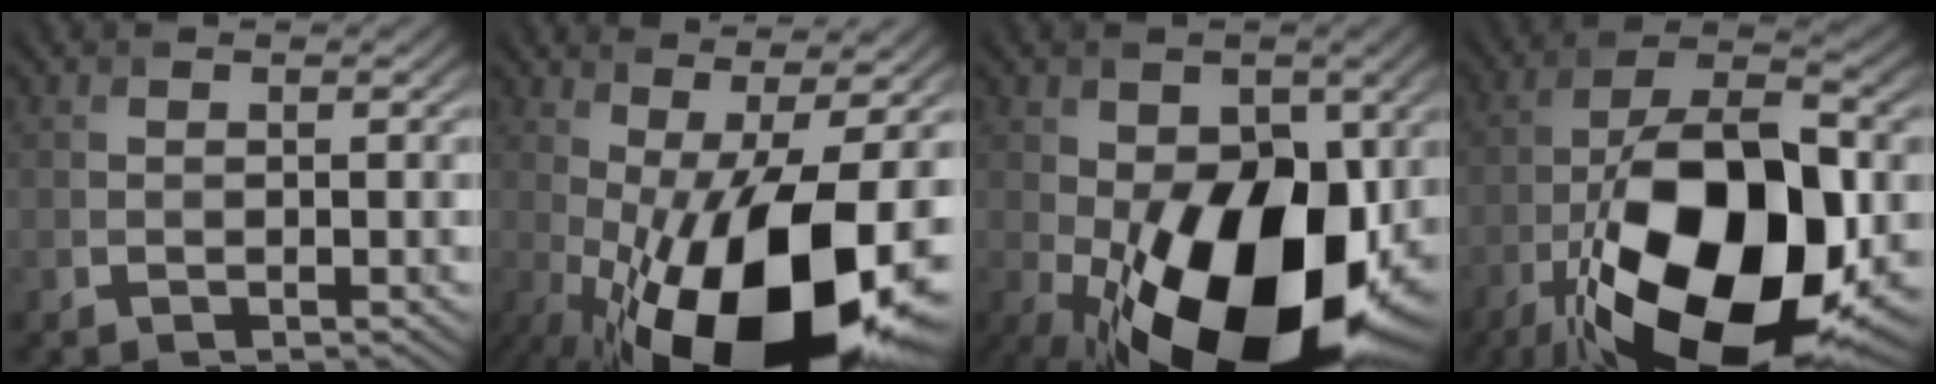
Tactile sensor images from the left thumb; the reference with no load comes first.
{"total": 20.1, "force": [-5.5, 7.1, 17.9], "torque": [-0.293, -0.017, -0.082]}
{"total": 20.0, "force": [-5.2, 11.3, 15.7], "torque": [-0.253, -0.044, -0.066]}
{"total": 20.4, "force": [-7.2, 9.4, 16.7], "torque": [-0.309, -0.010, -0.124]}